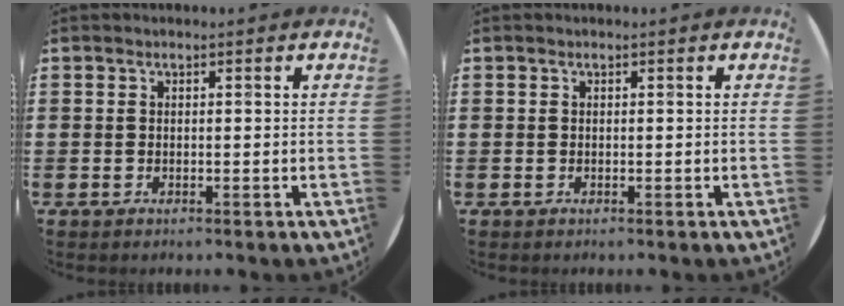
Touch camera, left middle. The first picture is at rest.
{"total": 0.0}